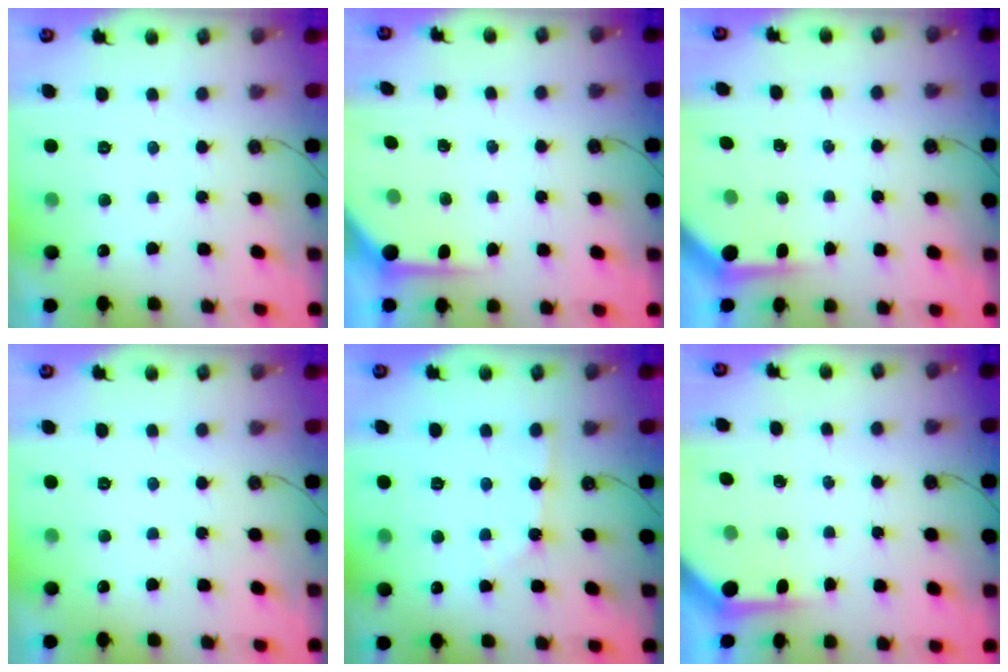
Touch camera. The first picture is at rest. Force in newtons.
{"total": 6.7, "press": 6.7, "slide": 0.3}
{"total": 3.8, "press": 3.8, "slide": 0.3}
{"total": 0.0}
{"total": 1.4, "press": 1.4, "slide": 0.2}
{"total": 3.6, "press": 3.6, "slide": 0.3}